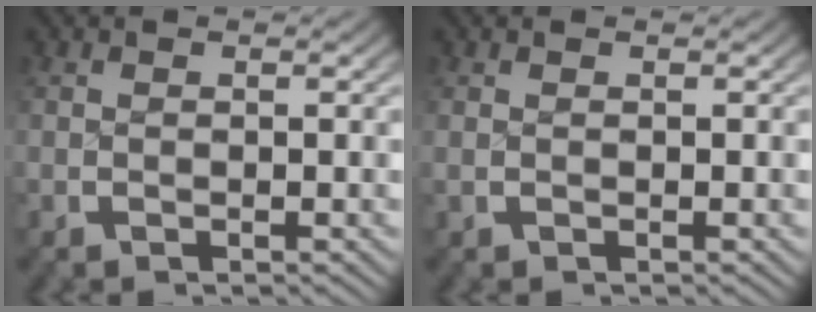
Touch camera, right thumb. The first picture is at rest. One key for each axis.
{"total": 0.0}